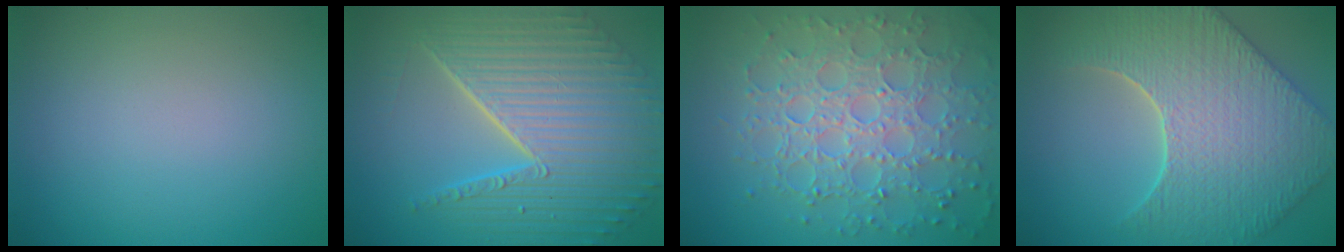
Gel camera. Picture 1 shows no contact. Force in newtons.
{"total": 10.6, "press": 6.9, "slide": 8.1}
{"total": 8.2, "press": 5.9, "slide": 5.7}
{"total": 8.5, "press": 7.2, "slide": 4.6}